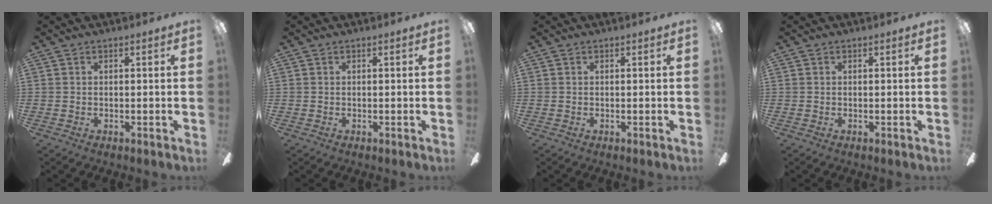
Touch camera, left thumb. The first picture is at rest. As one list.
[{"total": 0.0}, {"total": 0.0}, {"total": 0.0}]